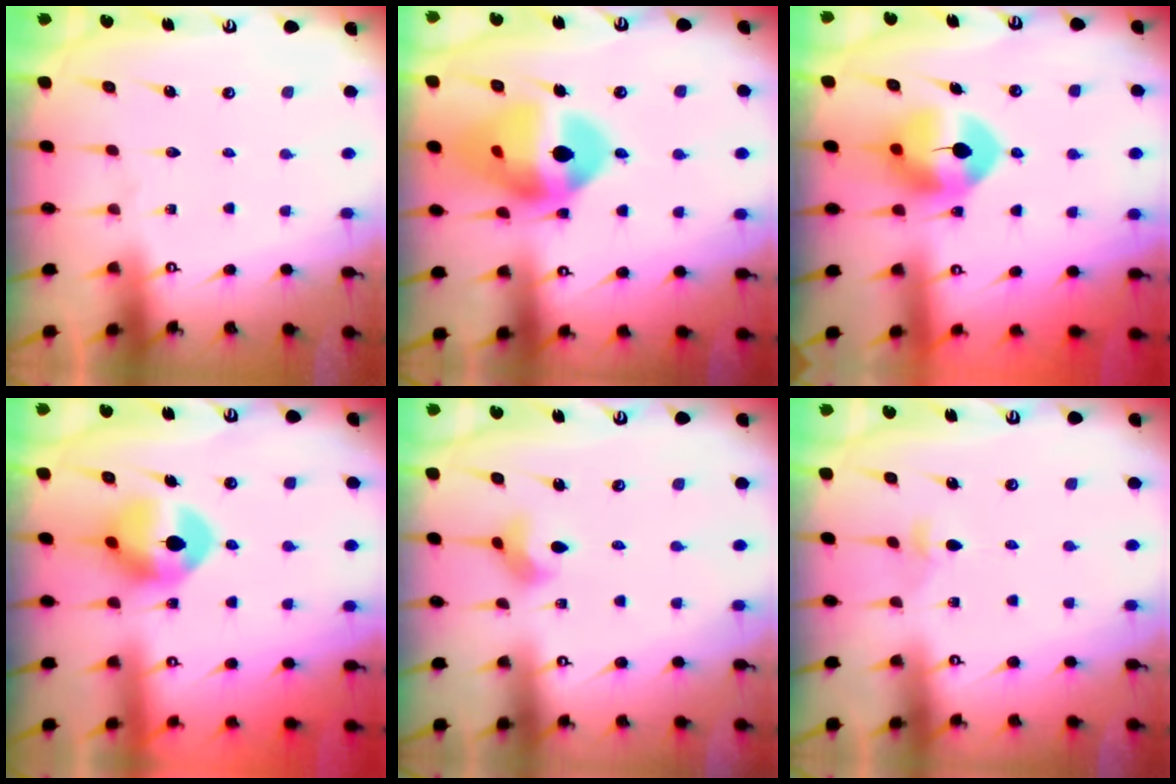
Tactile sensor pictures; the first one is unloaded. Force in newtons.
{"total": 17.7, "press": 17.6, "slide": 1.8}
{"total": 8.8, "press": 8.7, "slide": 1.2}
{"total": 10.5, "press": 10.5, "slide": 0.6}
{"total": 5.8, "press": 5.8, "slide": 0.5}
{"total": 4.2, "press": 4.1, "slide": 0.9}